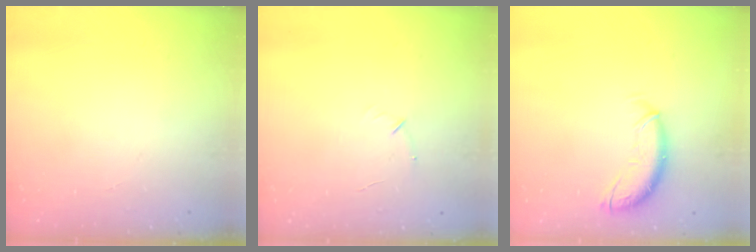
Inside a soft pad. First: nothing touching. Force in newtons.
{"total": 4.3, "press": 4.1, "slide": 1.1}
{"total": 10.7, "press": 10.6, "slide": 1.5}